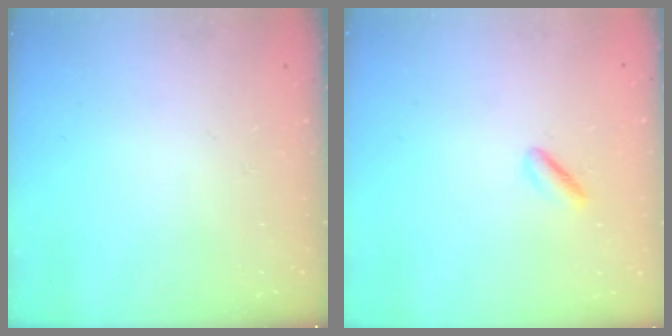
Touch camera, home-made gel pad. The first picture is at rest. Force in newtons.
{"total": 1.6, "press": 1.2, "slide": 0.9}